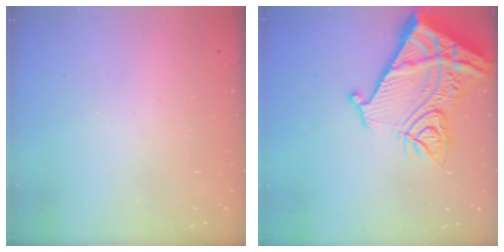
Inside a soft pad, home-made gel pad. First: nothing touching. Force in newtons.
{"total": 18.7, "press": 18.6, "slide": 2.1}